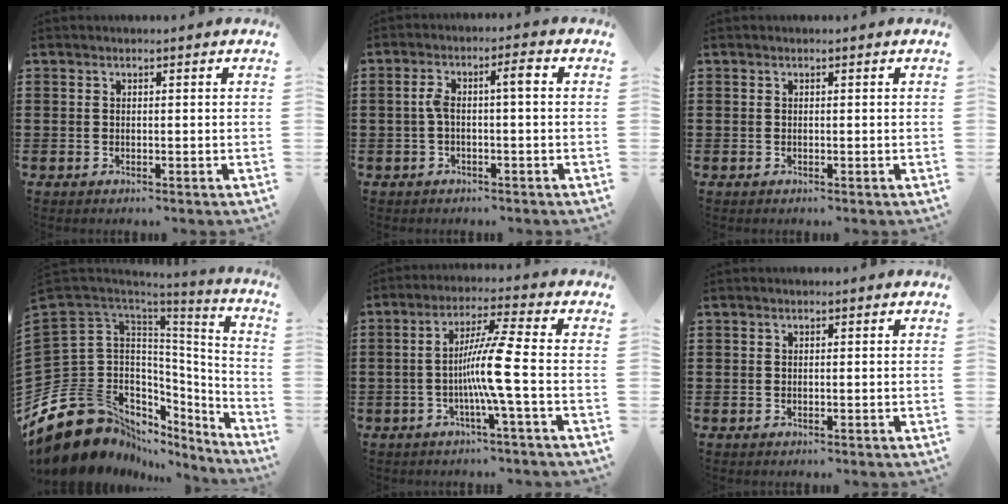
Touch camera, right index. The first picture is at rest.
{"total": 4.0, "force": [-0.1, 0.8, 3.9], "torque": [-0.080, 0.007, -0.008]}
{"total": 0.0}
{"total": 16.4, "force": [-8.6, 12.0, 7.3], "torque": [-0.186, -0.024, -0.128]}
{"total": 8.2, "force": [-1.9, -1.0, 7.9], "torque": [-0.146, -0.011, -0.042]}
{"total": 0.0}